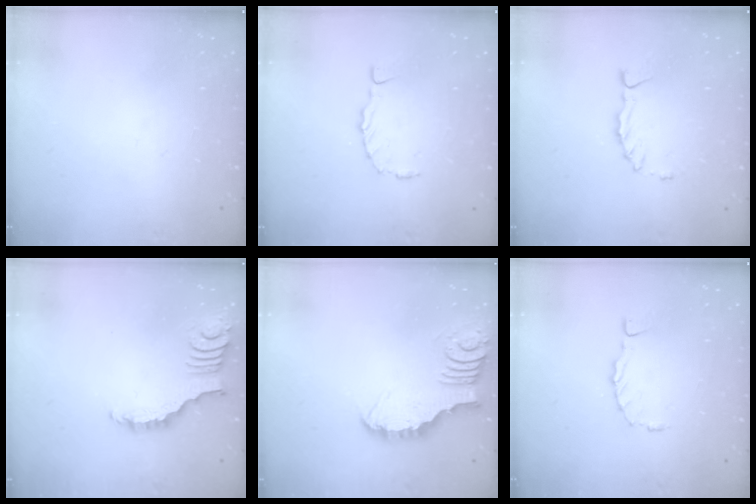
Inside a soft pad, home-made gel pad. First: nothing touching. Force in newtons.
{"total": 1.5, "press": 1.5, "slide": 0.2}
{"total": 1.7, "press": 1.6, "slide": 0.4}
{"total": 2.2, "press": 2.2, "slide": 0.4}
{"total": 4.3, "press": 4.2, "slide": 0.3}
{"total": 0.0}